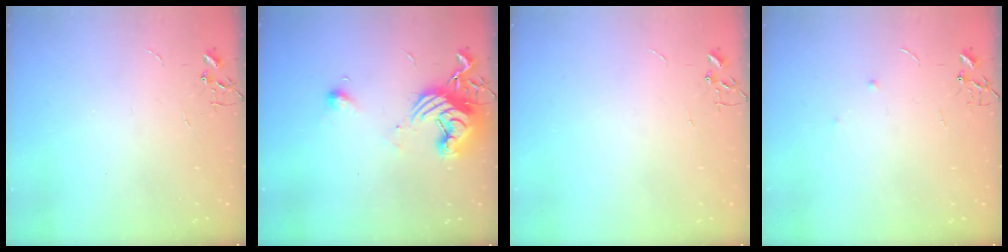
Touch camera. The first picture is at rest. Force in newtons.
{"total": 13.5, "press": 13.5, "slide": 1.3}
{"total": 0.0}
{"total": 4.7, "press": 4.7, "slide": 0.5}